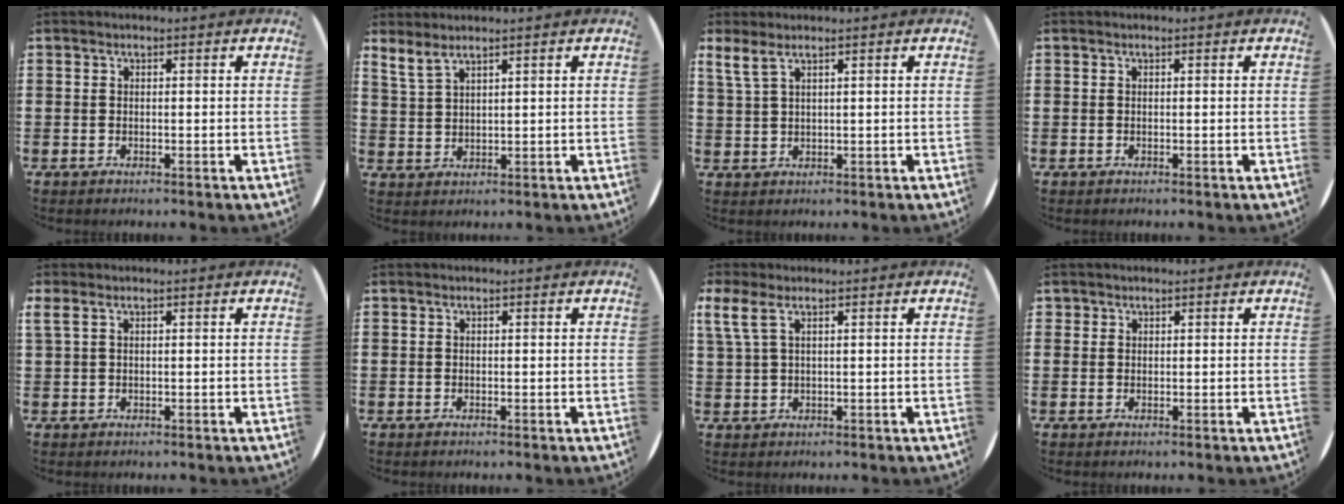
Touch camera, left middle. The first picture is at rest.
{"total": 2.4, "force": [2.2, 0.4, 1.0], "torque": [-0.024, 0.000, 0.042]}
{"total": 2.3, "force": [1.7, 0.4, 1.5], "torque": [-0.033, 0.002, 0.030]}
{"total": 0.0}
{"total": 0.7, "force": [0.4, 0.1, 0.6], "torque": [-0.013, 0.002, 0.007]}
{"total": 0.0}
{"total": 2.7, "force": [1.5, 0.6, 2.1], "torque": [-0.048, 0.003, 0.028]}
{"total": 0.7, "force": [0.5, 0.4, -0.1], "torque": [0.000, 0.003, 0.011]}